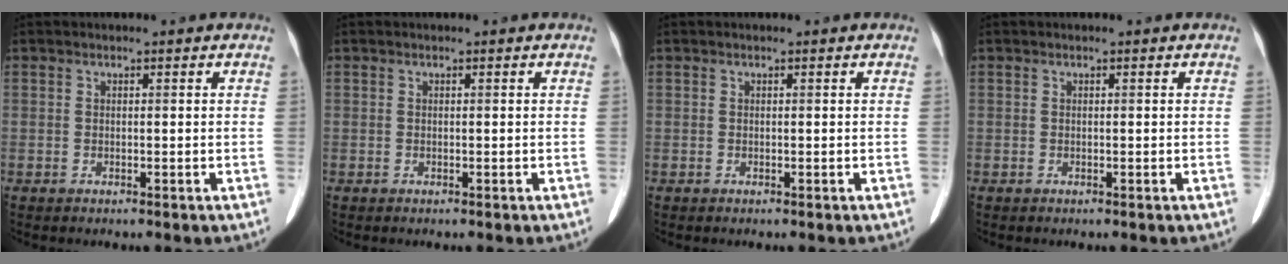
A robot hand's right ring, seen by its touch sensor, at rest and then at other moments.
{"total": 0.0}
{"total": 0.0}
{"total": 0.0}